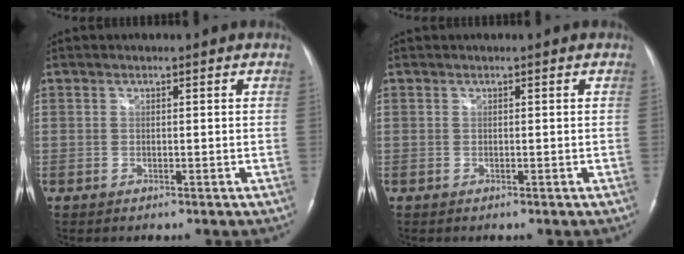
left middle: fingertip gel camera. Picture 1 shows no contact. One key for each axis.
{"total": 0.0}